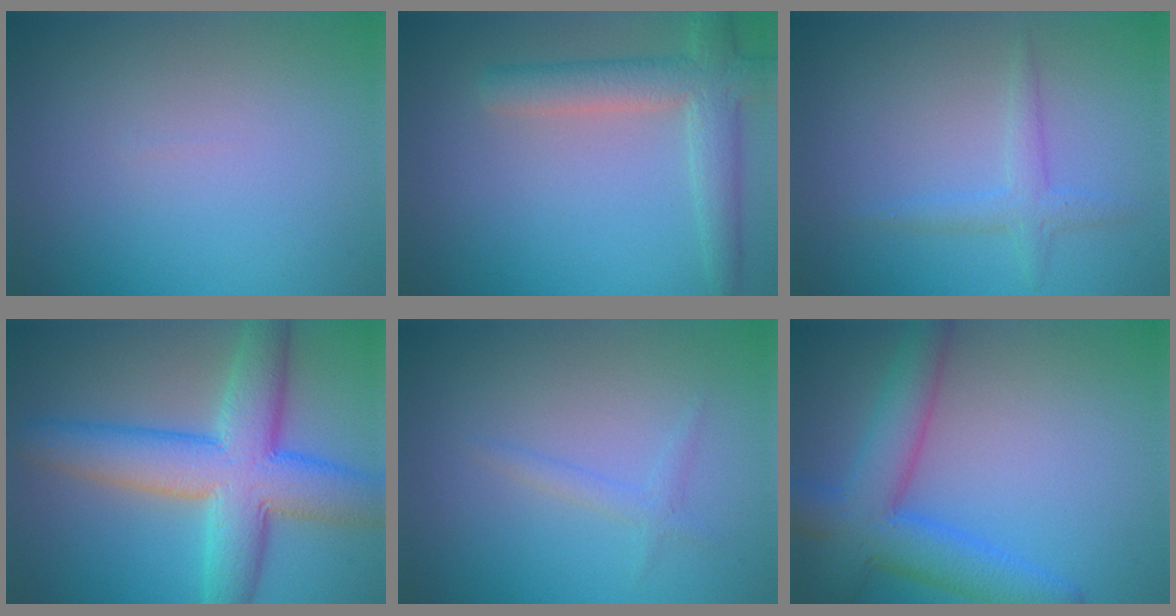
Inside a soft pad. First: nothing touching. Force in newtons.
{"total": 4.6, "press": 4.6, "slide": 0.4}
{"total": 1.8, "press": 1.7, "slide": 0.1}
{"total": 9.6, "press": 9.6, "slide": 0.1}
{"total": 1.1, "press": 1.1, "slide": 0.2}
{"total": 7.0, "press": 7.0, "slide": 0.3}